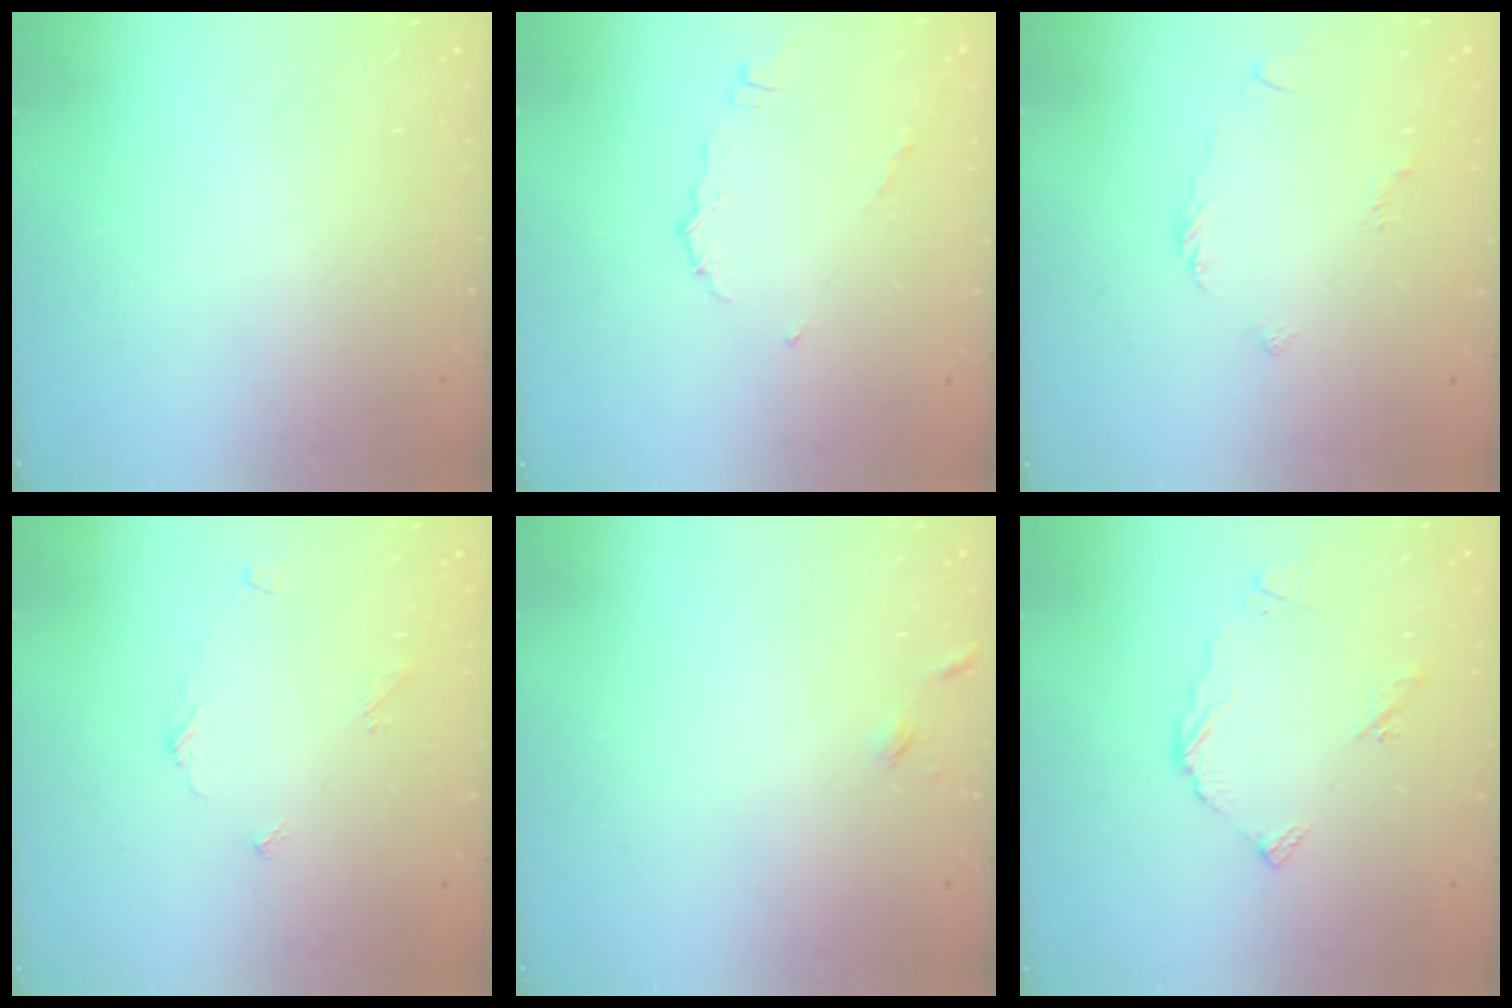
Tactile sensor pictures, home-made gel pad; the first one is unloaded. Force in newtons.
{"total": 5.5, "press": 5.5, "slide": 0.4}
{"total": 3.4, "press": 3.3, "slide": 0.7}
{"total": 4.5, "press": 4.5, "slide": 0.5}
{"total": 3.2, "press": 3.2, "slide": 0.4}
{"total": 6.9, "press": 6.9, "slide": 0.5}